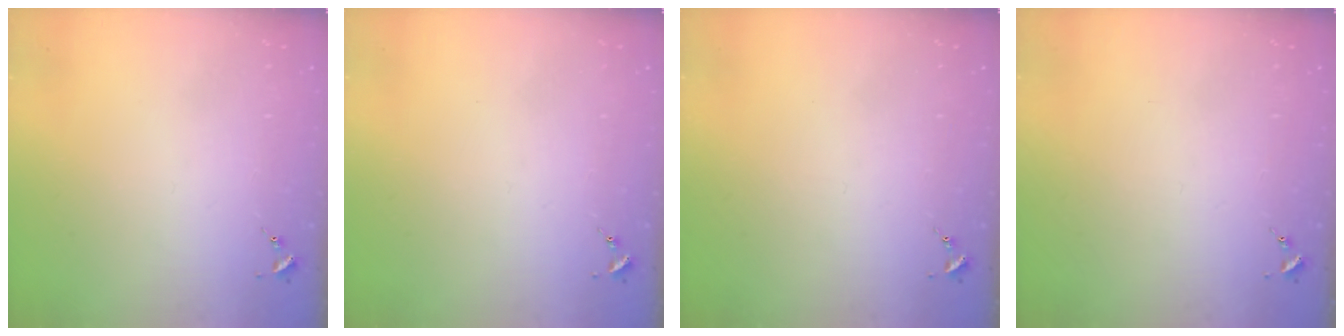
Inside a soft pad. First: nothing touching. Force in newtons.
{"total": 0.0}
{"total": 0.0}
{"total": 0.0}